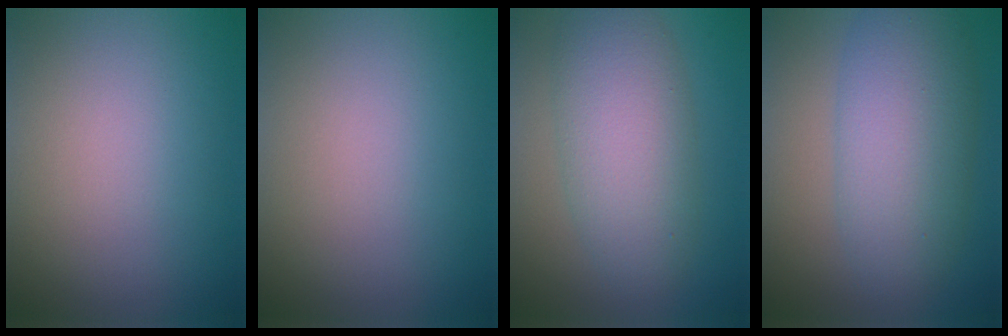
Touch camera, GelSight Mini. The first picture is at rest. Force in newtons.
{"total": 0.0}
{"total": 6.7, "press": 6.7, "slide": 0.1}
{"total": 7.2, "press": 7.2, "slide": 0.2}